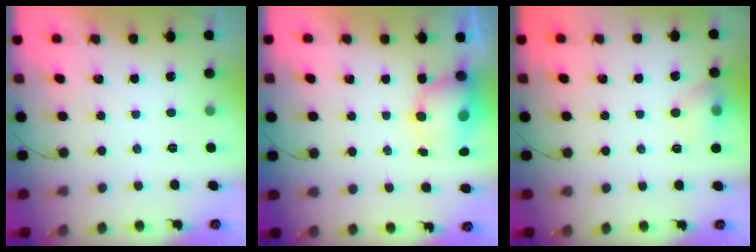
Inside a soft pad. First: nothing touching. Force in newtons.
{"total": 6.7, "press": 6.7, "slide": 0.9}
{"total": 7.3, "press": 7.2, "slide": 1.1}